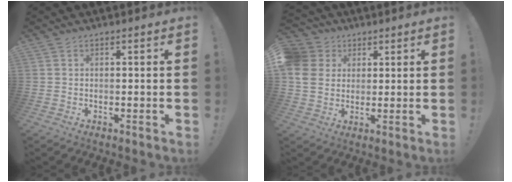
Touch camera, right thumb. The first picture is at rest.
{"total": 9.5, "force": [2.7, 8.5, 3.4], "torque": [-0.071, -0.007, 0.057]}